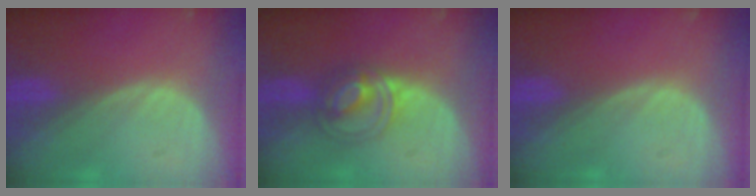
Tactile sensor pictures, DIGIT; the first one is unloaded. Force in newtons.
{"total": 5.9, "press": 5.4, "slide": 2.4}
{"total": 0.0}